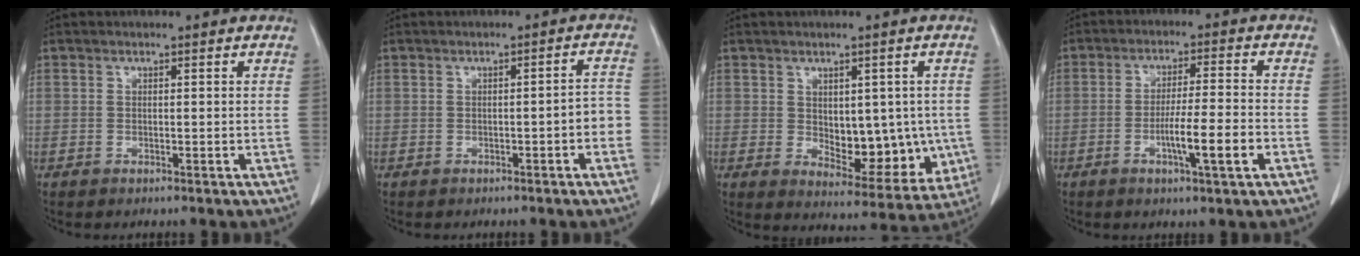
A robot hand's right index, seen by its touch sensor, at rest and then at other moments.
{"total": 3.2, "force": [-1.1, 0.6, 2.9], "torque": [-0.027, 0.012, -0.016]}
{"total": 10.9, "force": [-0.4, 6.1, 9.0], "torque": [-0.104, 0.000, 0.020]}
{"total": 7.7, "force": [-2.7, -0.1, 7.2], "torque": [-0.117, -0.004, -0.046]}